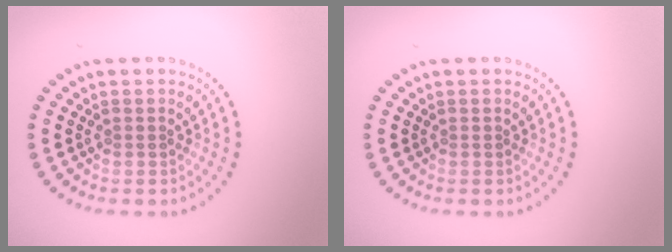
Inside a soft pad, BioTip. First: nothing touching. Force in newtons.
{"total": 0.0}